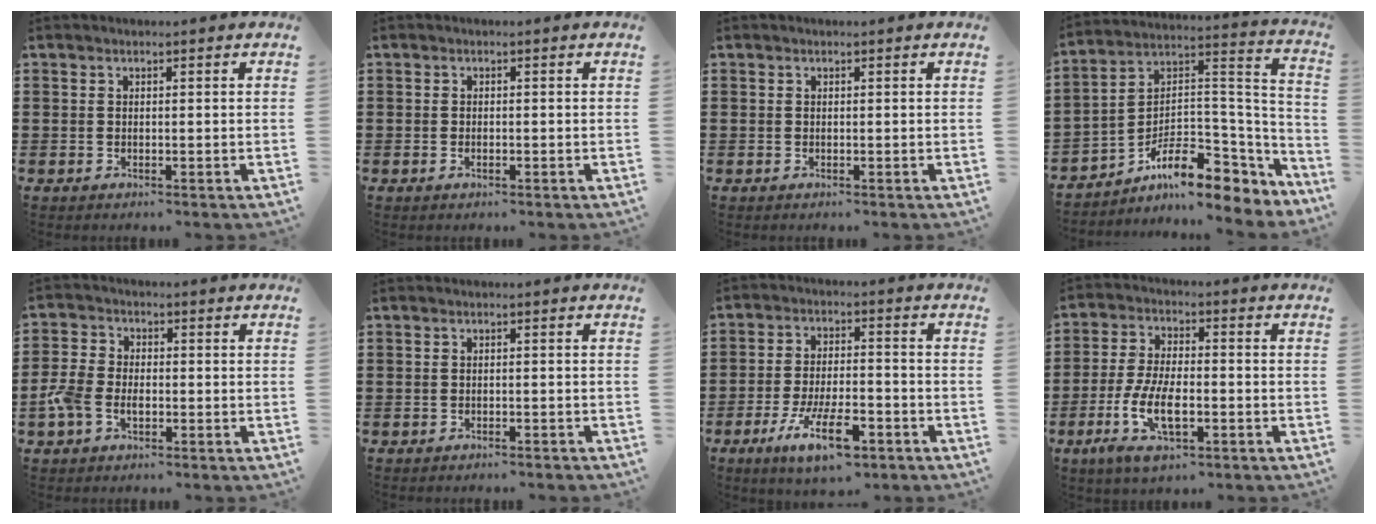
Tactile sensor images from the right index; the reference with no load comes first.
{"total": 0.5, "force": [-0.3, 0.1, 0.4], "torque": [-0.011, -0.005, -0.004]}
{"total": 0.0}
{"total": 11.3, "force": [-7.4, 4.8, 7.1], "torque": [-0.122, 0.012, -0.132]}
{"total": 4.5, "force": [-1.7, 2.8, 3.0], "torque": [-0.089, -0.006, -0.042]}
{"total": 1.0, "force": [-1.0, 0.0, 0.2], "torque": [-0.008, -0.001, -0.019]}
{"total": 9.9, "force": [-5.5, 3.1, 7.6], "torque": [-0.158, 0.001, -0.100]}
{"total": 9.5, "force": [-3.6, 3.7, 7.9], "torque": [-0.183, -0.012, -0.071]}